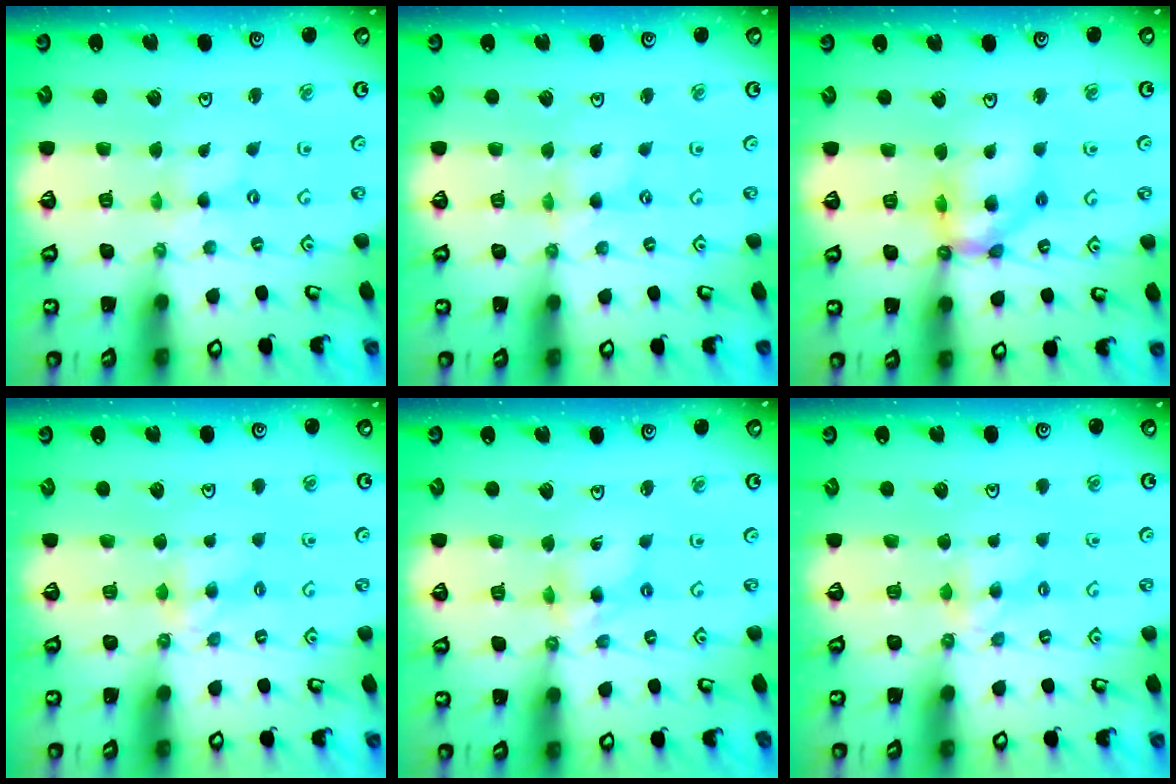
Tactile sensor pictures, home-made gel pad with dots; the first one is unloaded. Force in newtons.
{"total": 0.0}
{"total": 12.9, "press": 12.8, "slide": 1.4}
{"total": 4.2, "press": 4.1, "slide": 0.6}
{"total": 6.2, "press": 6.2, "slide": 0.4}
{"total": 4.2, "press": 4.1, "slide": 0.6}